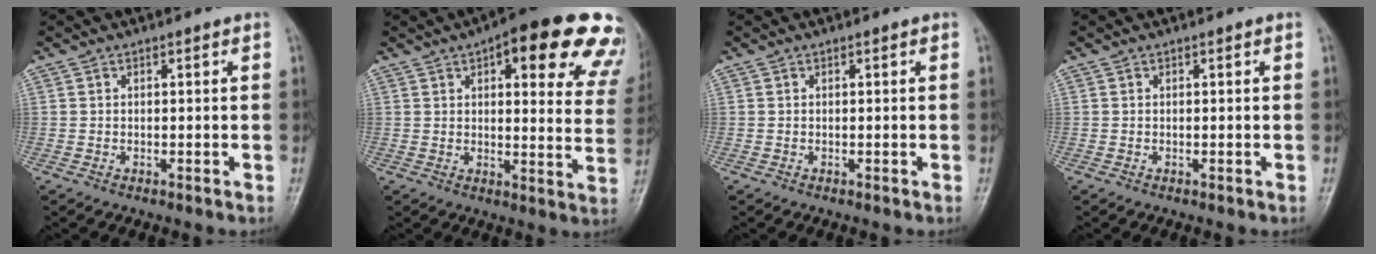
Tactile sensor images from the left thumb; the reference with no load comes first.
{"total": 22.8, "force": [12.8, 7.6, 17.2], "torque": [-0.175, -0.023, 0.140]}
{"total": 0.0}
{"total": 0.0}